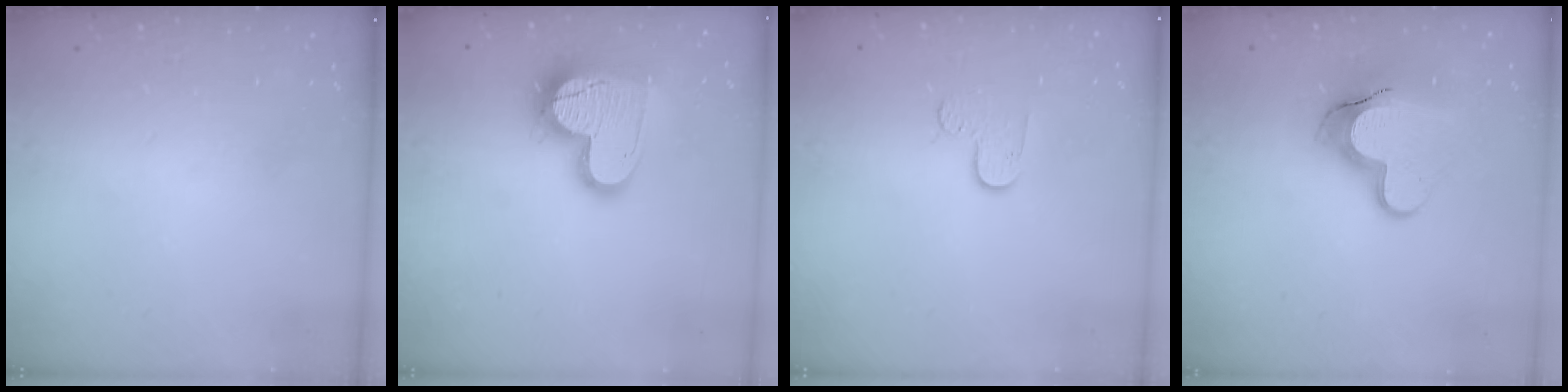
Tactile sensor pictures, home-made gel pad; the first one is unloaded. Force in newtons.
{"total": 17.4, "press": 17.3, "slide": 1.3}
{"total": 6.4, "press": 6.4, "slide": 0.5}
{"total": 14.1, "press": 14.1, "slide": 1.1}